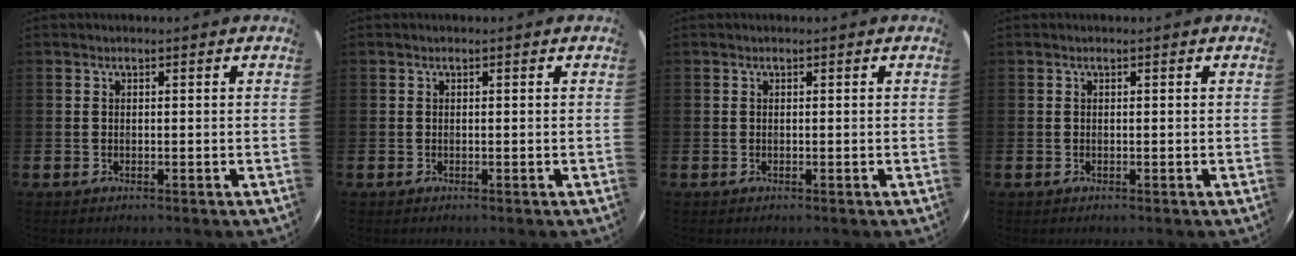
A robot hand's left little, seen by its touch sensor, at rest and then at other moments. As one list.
[{"total": 0.0}, {"total": 0.0}, {"total": 0.0}]